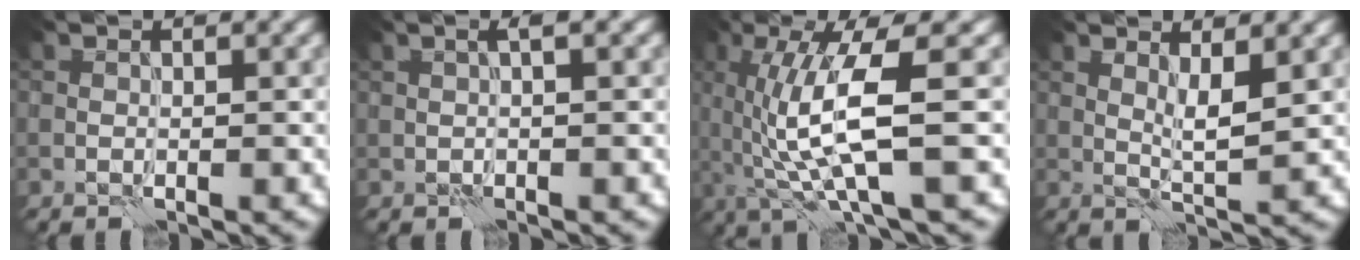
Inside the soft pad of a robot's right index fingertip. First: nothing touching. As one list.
[{"total": 1.3, "force": [0.4, 0.0, 1.2], "torque": [-0.025, 0.007, 0.004]}, {"total": 7.5, "force": [-0.1, 1.5, 7.3], "torque": [-0.147, -0.007, 0.006]}, {"total": 2.2, "force": [0.9, 0.3, 2.0], "torque": [-0.034, -0.008, 0.017]}]